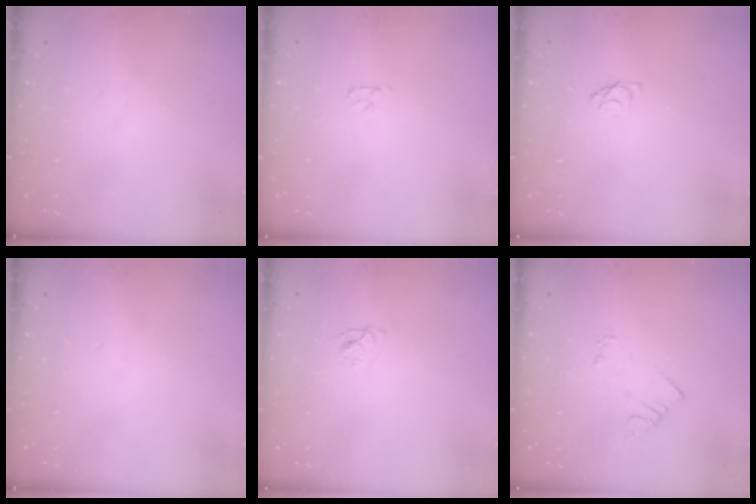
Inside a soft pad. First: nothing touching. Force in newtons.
{"total": 2.7, "press": 2.7, "slide": 0.3}
{"total": 3.7, "press": 3.7, "slide": 0.4}
{"total": 0.0}
{"total": 4.4, "press": 4.3, "slide": 0.5}
{"total": 4.2, "press": 4.1, "slide": 0.6}